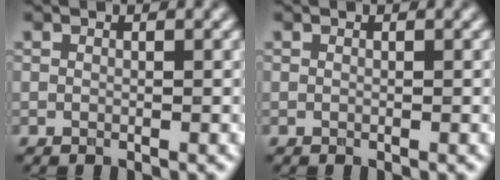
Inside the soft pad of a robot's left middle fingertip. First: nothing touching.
{"total": 0.0}